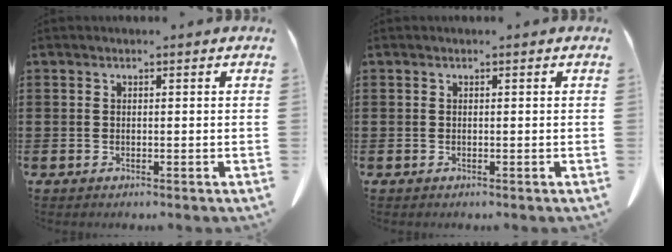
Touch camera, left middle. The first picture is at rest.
{"total": 0.0}